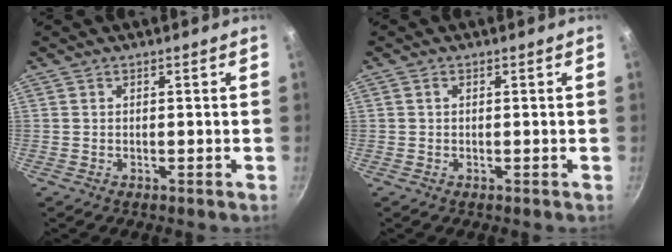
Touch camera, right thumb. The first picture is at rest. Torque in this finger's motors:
{"motor_torque": [-0.11, -0.25, -0.32, 0.46, 0.05]}